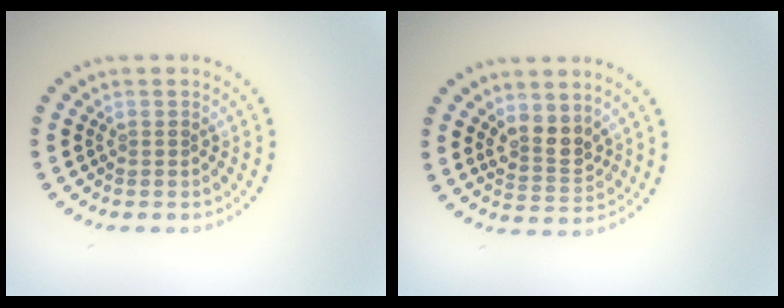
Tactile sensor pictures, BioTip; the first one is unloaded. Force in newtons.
{"total": 2.6, "press": 2.4, "slide": 1.2}